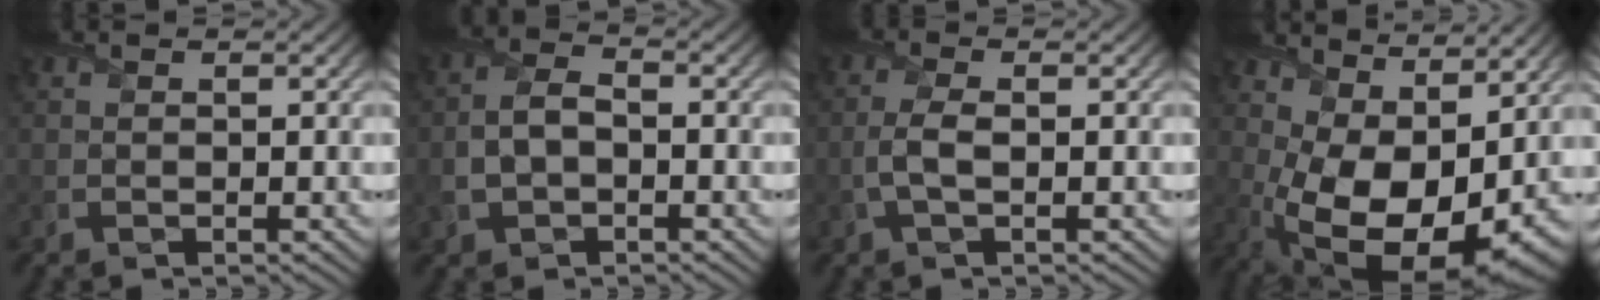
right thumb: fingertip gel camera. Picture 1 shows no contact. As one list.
[{"total": 4.7, "force": [-1.2, 3.1, 3.3], "torque": [-0.083, -0.003, -0.027]}, {"total": 2.9, "force": [-0.4, 1.1, 2.6], "torque": [-0.066, 0.002, -0.011]}, {"total": 15.9, "force": [1.3, 9.1, 13.0], "torque": [-0.225, -0.031, 0.058]}]